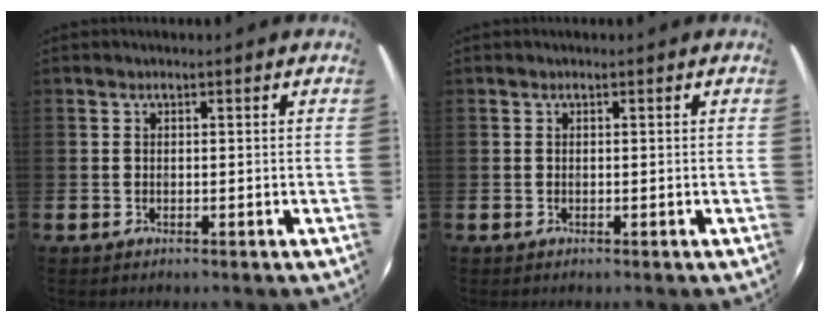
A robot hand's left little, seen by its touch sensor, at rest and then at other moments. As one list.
[{"total": 0.0}]